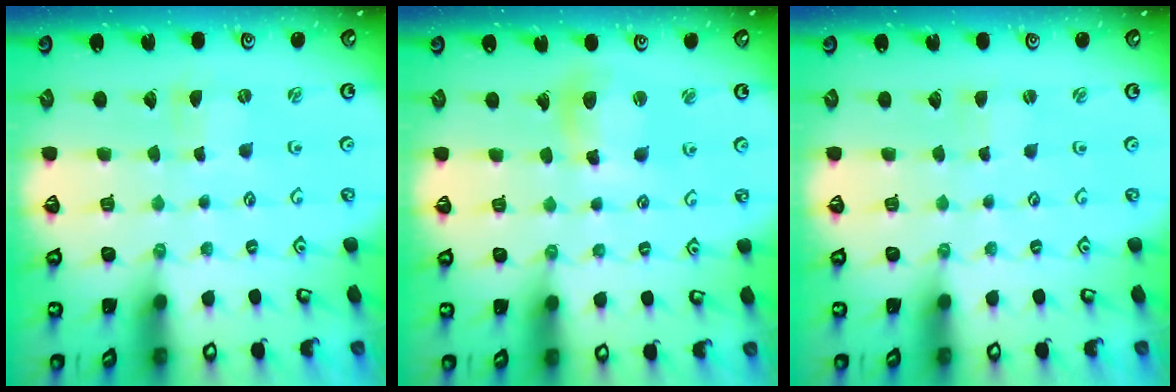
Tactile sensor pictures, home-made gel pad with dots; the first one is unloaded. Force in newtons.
{"total": 10.0, "press": 9.9, "slide": 1.3}
{"total": 1.2, "press": 1.2, "slide": 0.2}